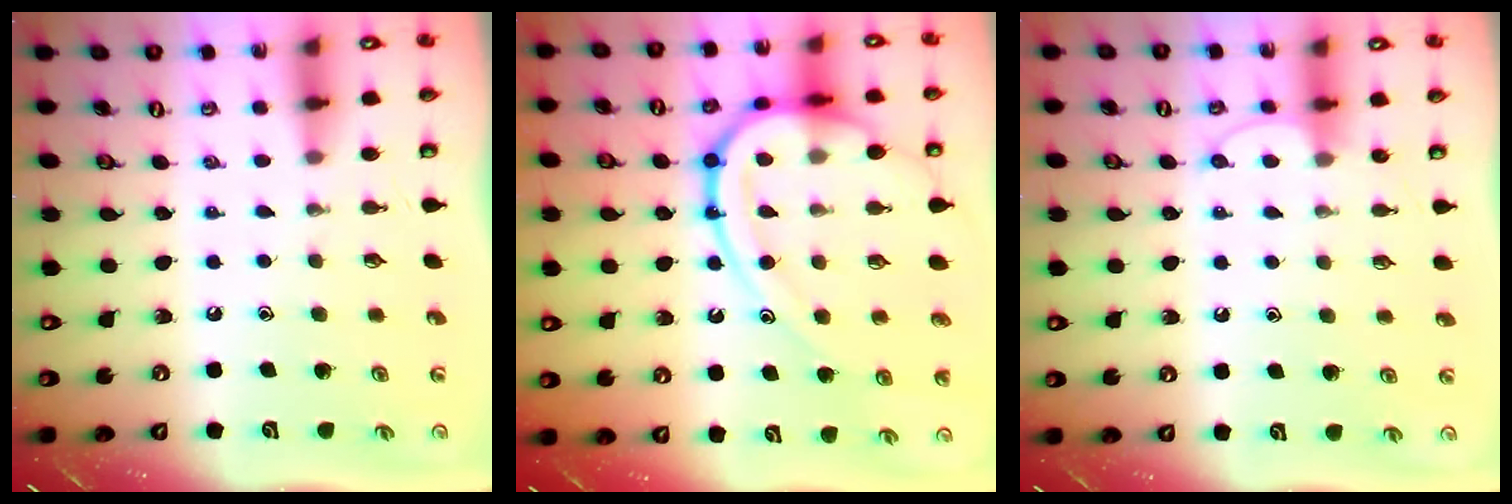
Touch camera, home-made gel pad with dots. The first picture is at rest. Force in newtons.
{"total": 18.9, "press": 18.8, "slide": 1.8}
{"total": 6.0, "press": 5.9, "slide": 0.6}